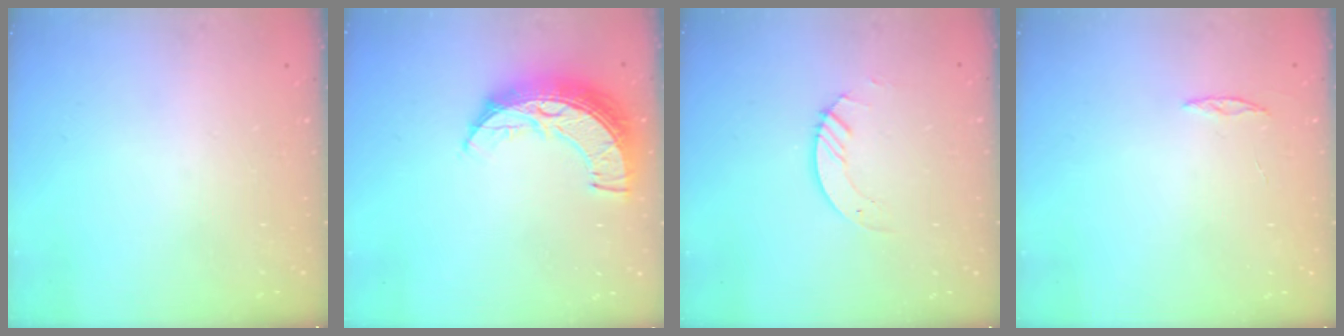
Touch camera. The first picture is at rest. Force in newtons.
{"total": 12.3, "press": 12.3, "slide": 0.9}
{"total": 2.9, "press": 2.9, "slide": 0.3}
{"total": 2.0, "press": 2.0, "slide": 0.2}